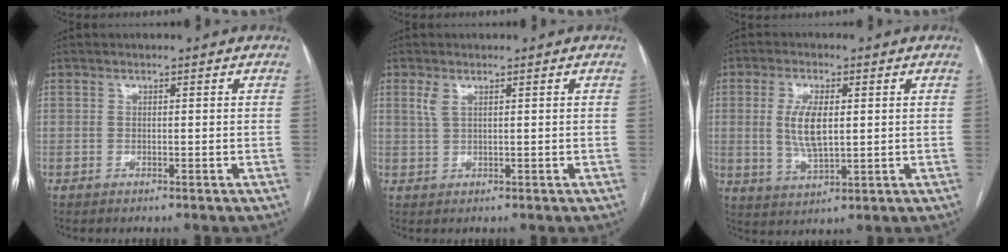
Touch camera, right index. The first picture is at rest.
{"total": 1.9, "force": [1.2, 0.7, 1.4], "torque": [-0.043, 0.011, 0.030]}
{"total": 7.0, "force": [0.9, 2.5, 6.5], "torque": [-0.135, 0.000, 0.021]}